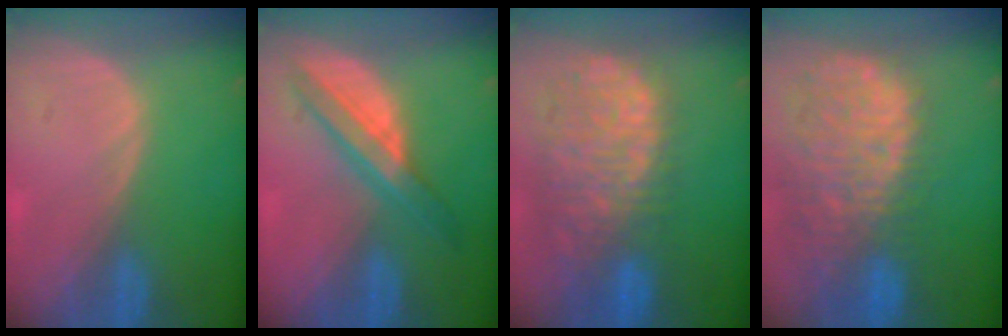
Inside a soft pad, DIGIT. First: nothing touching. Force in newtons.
{"total": 6.0, "press": 6.0, "slide": 0.1}
{"total": 12.7, "press": 10.5, "slide": 7.1}
{"total": 13.8, "press": 11.3, "slide": 7.9}